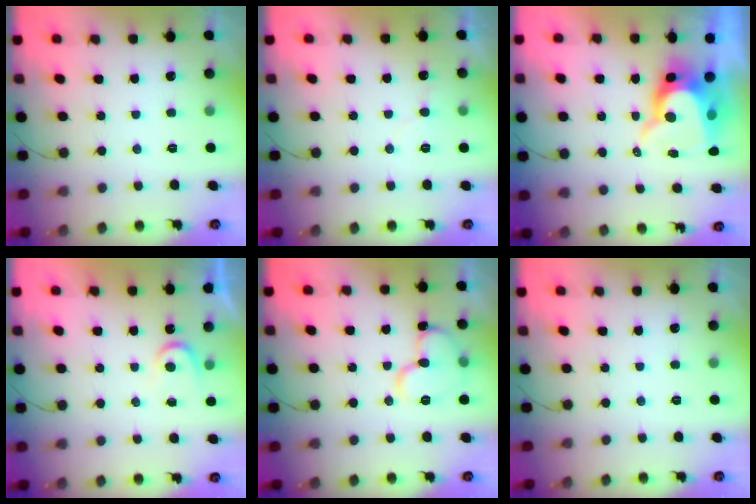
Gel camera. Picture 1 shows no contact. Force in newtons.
{"total": 4.7, "press": 4.7, "slide": 0.4}
{"total": 12.1, "press": 12.1, "slide": 1.0}
{"total": 3.7, "press": 3.7, "slide": 0.4}
{"total": 11.3, "press": 11.1, "slide": 1.6}
{"total": 0.0}